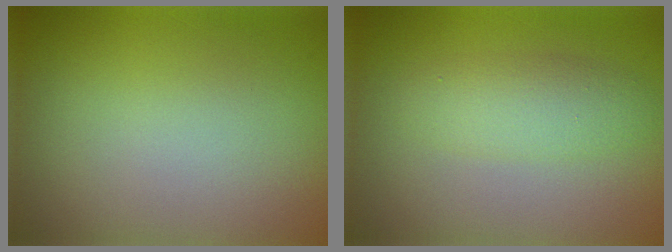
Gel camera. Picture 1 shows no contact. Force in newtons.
{"total": 2.8, "press": 2.8, "slide": 0.1}